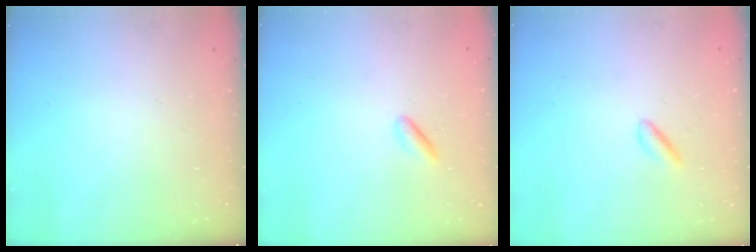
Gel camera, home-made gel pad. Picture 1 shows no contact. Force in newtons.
{"total": 1.1, "press": 0.9, "slide": 0.7}
{"total": 1.8, "press": 1.6, "slide": 0.9}